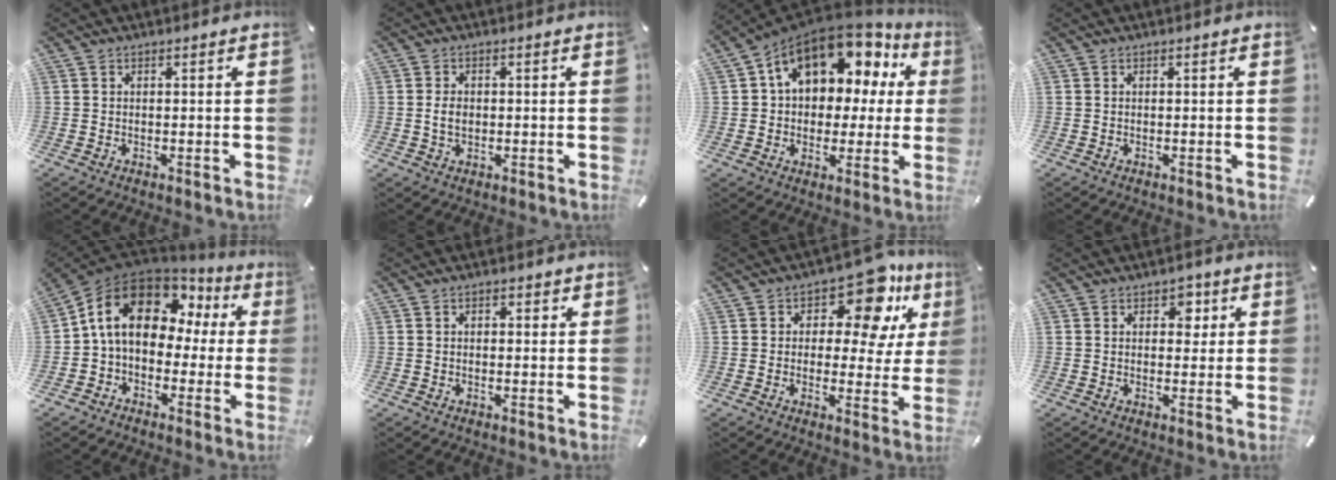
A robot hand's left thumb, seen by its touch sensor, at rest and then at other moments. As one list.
[{"total": 3.2, "force": [-0.1, 2.2, 2.3], "torque": [-0.051, 0.003, -0.005]}, {"total": 14.8, "force": [7.5, 9.7, 8.3], "torque": [-0.137, -0.045, 0.134]}, {"total": 0.0}, {"total": 15.0, "force": [5.0, 10.6, 9.4], "torque": [-0.174, -0.016, 0.088]}, {"total": 1.6, "force": [0.2, 1.2, 1.0], "torque": [-0.011, 0.005, 0.000]}, {"total": 13.9, "force": [7.5, 7.1, 9.2], "torque": [-0.127, -0.048, 0.127]}, {"total": 4.1, "force": [1.5, 3.0, 2.3], "torque": [-0.012, -0.008, 0.015]}]